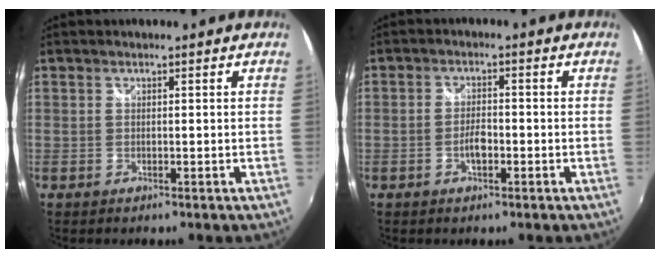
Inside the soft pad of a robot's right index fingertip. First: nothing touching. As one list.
[{"total": 3.1, "force": [-1.3, 1.5, 2.4], "torque": [-0.049, 0.001, -0.023]}]